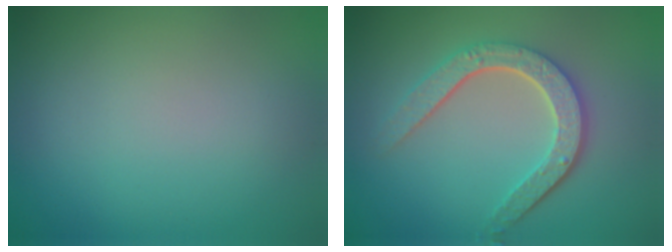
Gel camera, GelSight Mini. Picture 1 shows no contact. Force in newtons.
{"total": 4.7, "press": 3.6, "slide": 3.0}